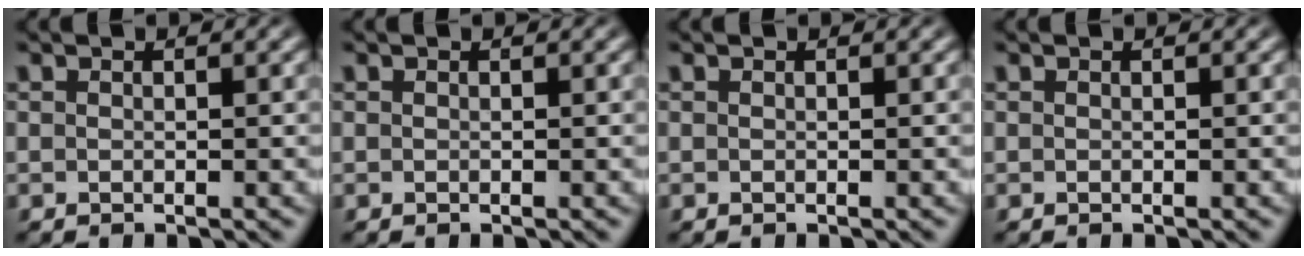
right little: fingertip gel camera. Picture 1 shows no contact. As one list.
[{"total": 0.0}, {"total": 0.0}, {"total": 0.0}]